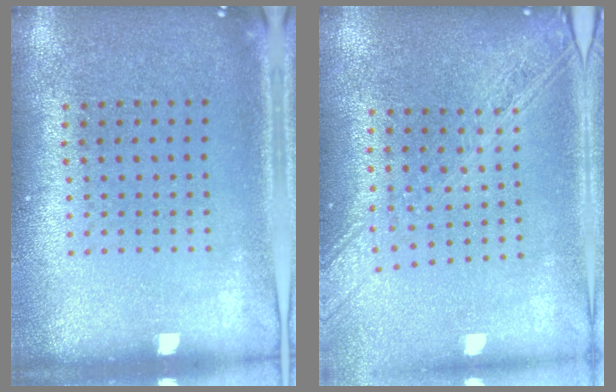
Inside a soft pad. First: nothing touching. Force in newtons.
{"total": 2.2, "press": 1.9, "slide": 1.2}